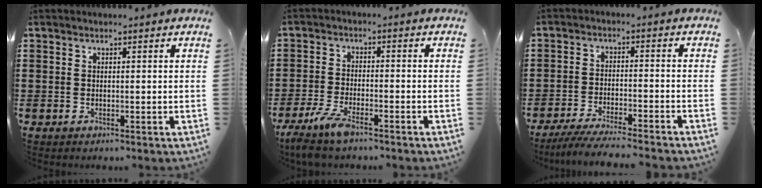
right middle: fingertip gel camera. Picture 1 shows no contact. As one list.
[{"total": 4.8, "force": [-3.7, 0.8, 2.9], "torque": [-0.075, -0.011, -0.076]}, {"total": 4.7, "force": [-4.4, -0.3, 1.7], "torque": [-0.035, -0.013, -0.085]}]